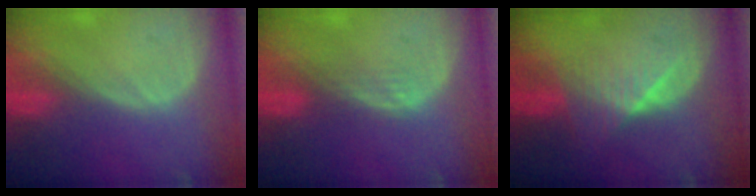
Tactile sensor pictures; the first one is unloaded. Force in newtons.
{"total": 1.9, "press": 1.9, "slide": 0.3}
{"total": 6.3, "press": 5.9, "slide": 2.4}